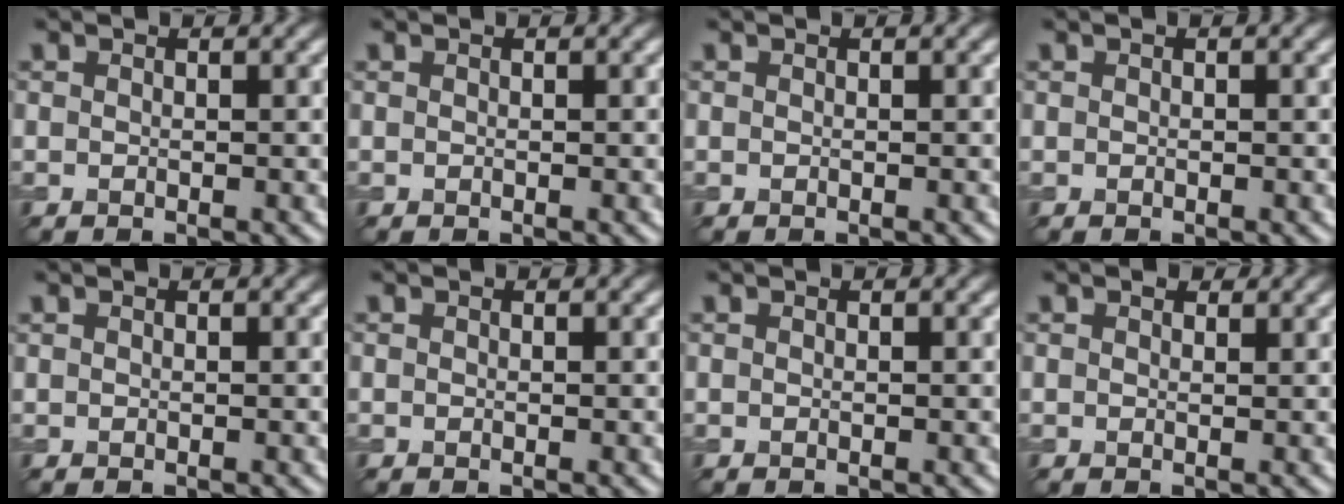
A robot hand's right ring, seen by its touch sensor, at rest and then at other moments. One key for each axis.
{"total": 0.0}
{"total": 0.0}
{"total": 0.0}
{"total": 0.0}
{"total": 0.0}
{"total": 0.0}
{"total": 0.8, "fx": 0.6, "fy": 0.4, "fz": 0.3, "tx": -0.005, "ty": 0.000, "tz": 0.009}